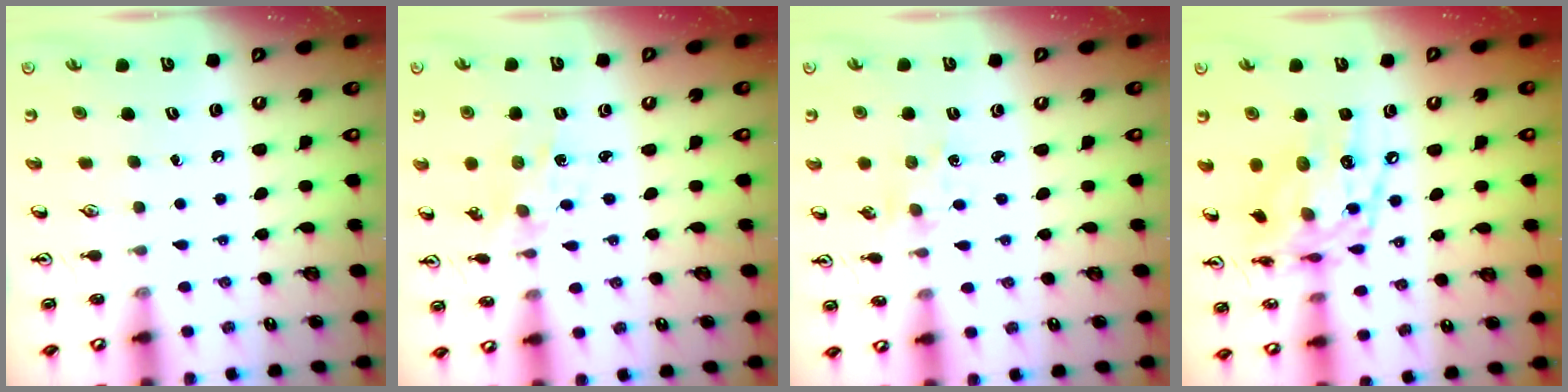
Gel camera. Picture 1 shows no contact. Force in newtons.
{"total": 1.6, "press": 1.5, "slide": 0.1}
{"total": 1.9, "press": 1.8, "slide": 0.4}
{"total": 14.6, "press": 14.5, "slide": 1.1}